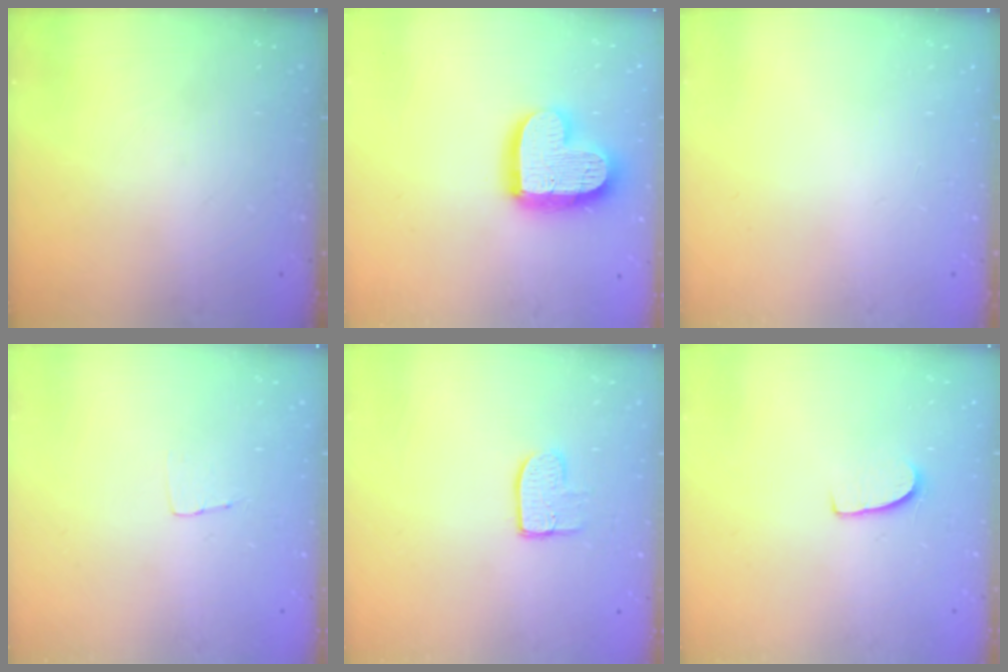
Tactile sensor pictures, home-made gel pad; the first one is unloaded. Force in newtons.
{"total": 17.0, "press": 17.0, "slide": 1.3}
{"total": 0.0}
{"total": 3.2, "press": 3.2, "slide": 0.2}
{"total": 7.4, "press": 7.4, "slide": 0.2}
{"total": 6.6, "press": 6.5, "slide": 0.4}